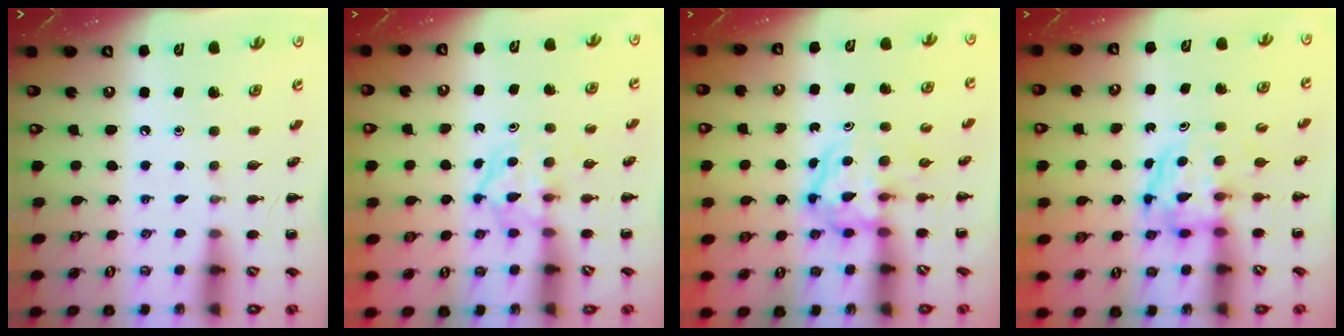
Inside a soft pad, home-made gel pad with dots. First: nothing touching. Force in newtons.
{"total": 4.5, "press": 4.5, "slide": 0.7}
{"total": 3.8, "press": 3.8, "slide": 0.4}
{"total": 3.9, "press": 3.9, "slide": 0.3}